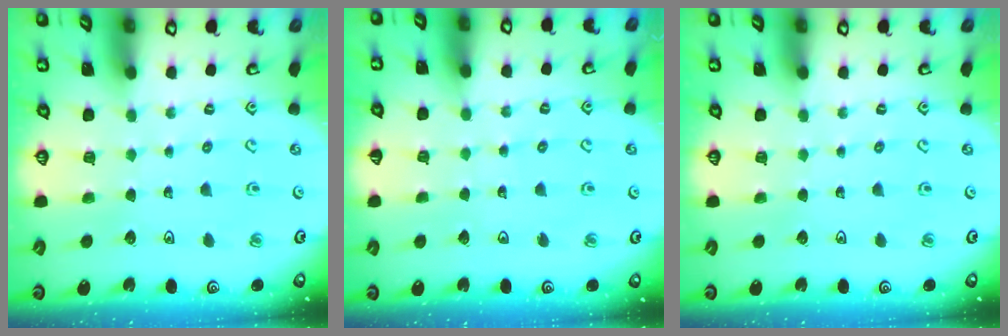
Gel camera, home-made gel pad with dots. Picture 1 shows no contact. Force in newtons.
{"total": 3.1, "press": 3.1, "slide": 0.3}
{"total": 0.0}